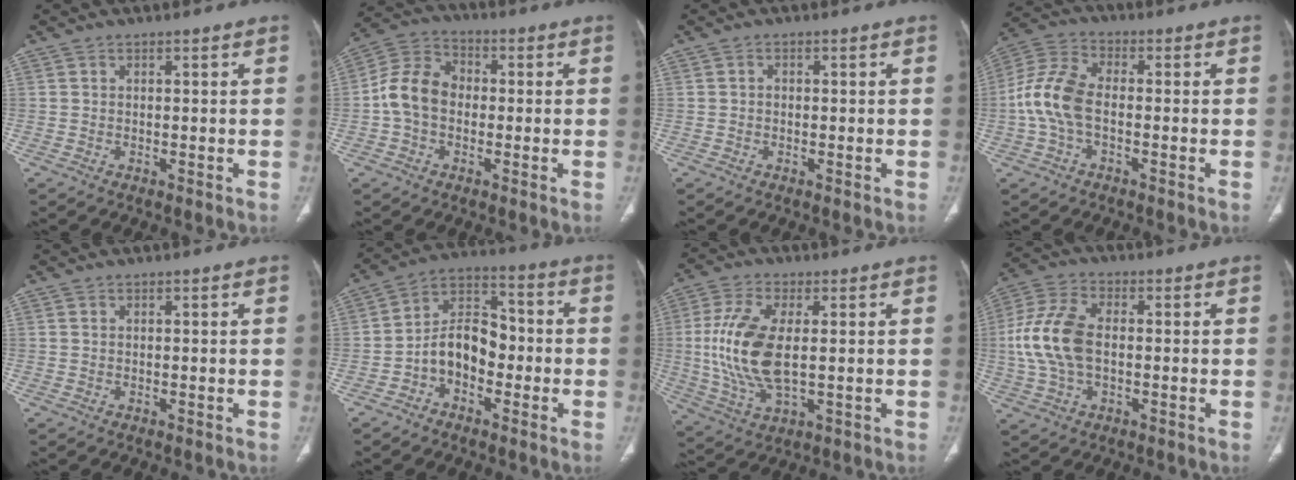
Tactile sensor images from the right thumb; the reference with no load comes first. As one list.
[{"total": 9.6, "force": [-0.8, 7.3, 6.2], "torque": [-0.110, 0.033, -0.028]}, {"total": 0.6, "force": [-0.2, 0.5, 0.3], "torque": [-0.001, 0.001, -0.005]}, {"total": 9.7, "force": [-1.5, 5.5, 7.8], "torque": [-0.177, 0.029, -0.037]}, {"total": 0.0}, {"total": 10.5, "force": [-3.0, 7.4, 6.9], "torque": [-0.093, 0.045, -0.065]}, {"total": 13.8, "force": [0.6, 6.5, 12.1], "torque": [-0.266, -0.008, 0.017]}, {"total": 11.9, "force": [-0.3, 7.1, 9.6], "torque": [-0.212, 0.018, -0.007]}]